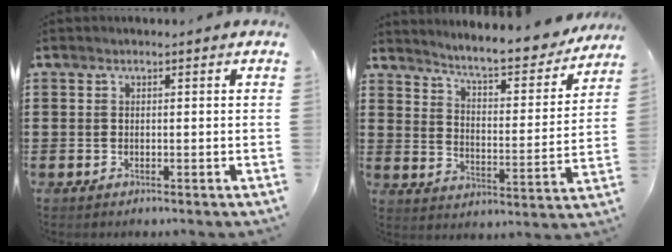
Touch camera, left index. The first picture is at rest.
{"total": 6.6, "force": [6.2, -0.1, 2.4], "torque": [-0.066, -0.050, 0.099]}